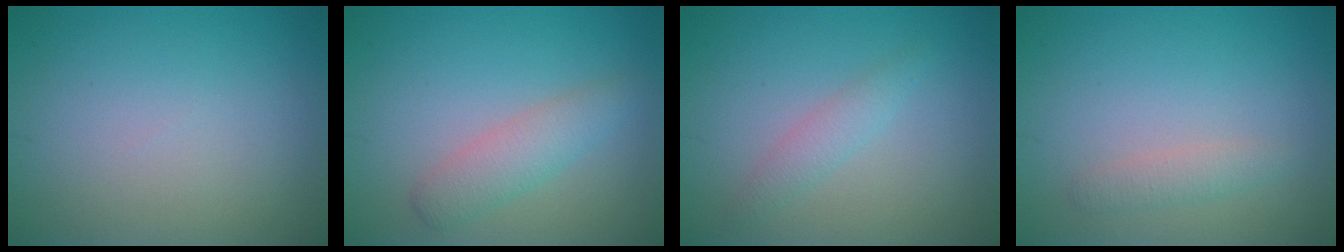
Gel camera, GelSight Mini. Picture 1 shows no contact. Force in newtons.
{"total": 2.8, "press": 2.8, "slide": 0.1}
{"total": 1.6, "press": 1.6, "slide": 0.2}
{"total": 1.4, "press": 1.4, "slide": 0.0}